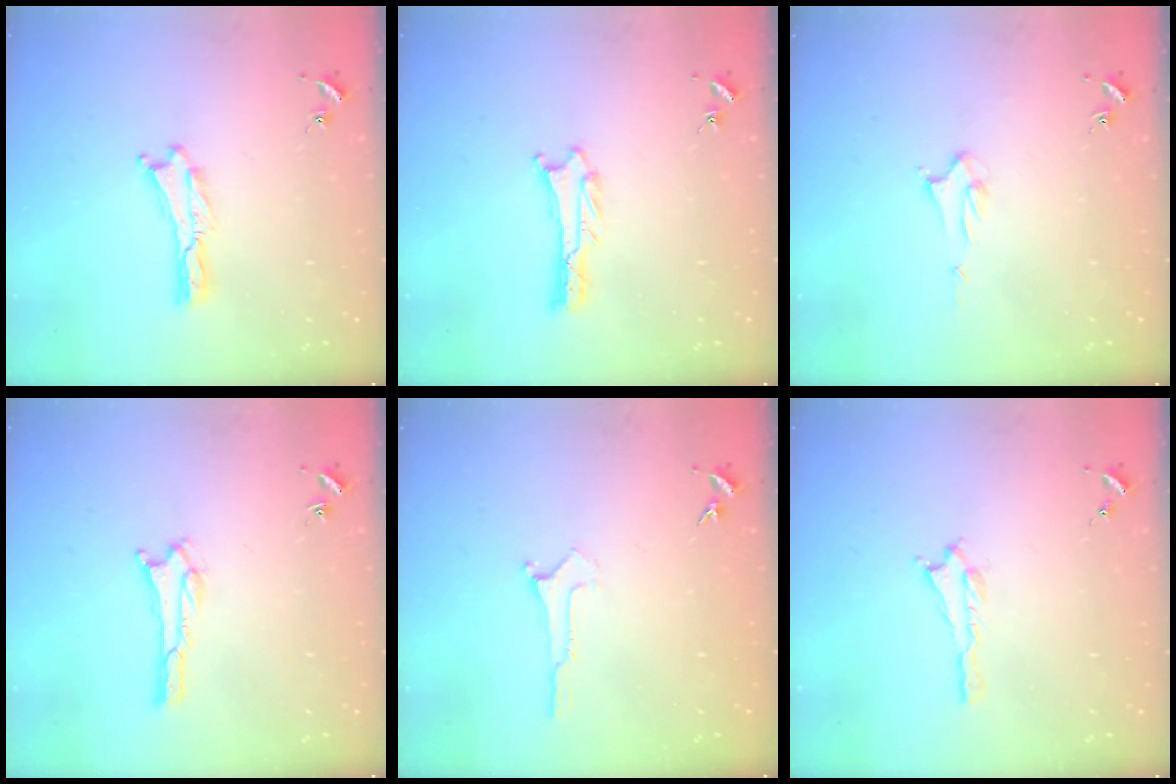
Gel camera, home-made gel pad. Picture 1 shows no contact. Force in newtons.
{"total": 1.0, "press": 1.0, "slide": 0.1}
{"total": 1.9, "press": 1.9, "slide": 0.1}
{"total": 1.1, "press": 1.0, "slide": 0.1}
{"total": 0.0}
{"total": 0.6, "press": 0.5, "slide": 0.2}